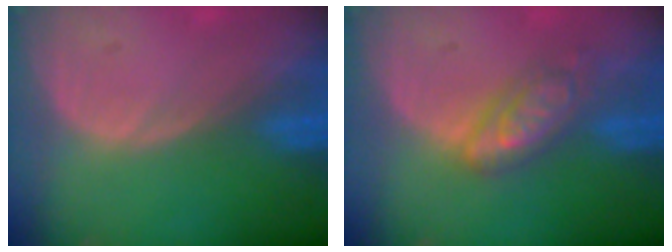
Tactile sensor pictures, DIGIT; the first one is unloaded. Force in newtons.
{"total": 5.5, "press": 5.5, "slide": 0.2}